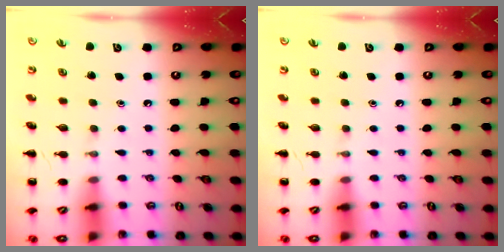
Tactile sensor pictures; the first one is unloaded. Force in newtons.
{"total": 0.0}